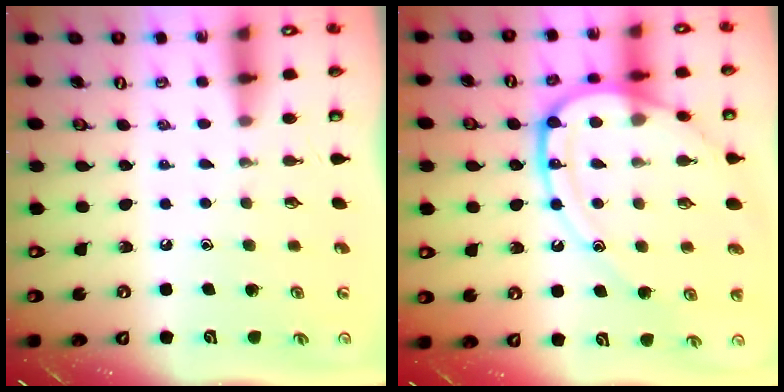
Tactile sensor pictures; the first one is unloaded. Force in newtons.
{"total": 15.8, "press": 15.7, "slide": 1.4}